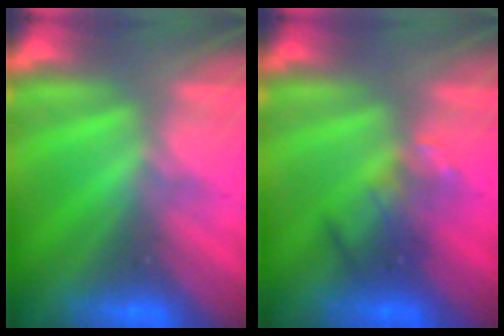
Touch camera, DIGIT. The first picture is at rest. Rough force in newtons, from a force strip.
{"total": 2.4}